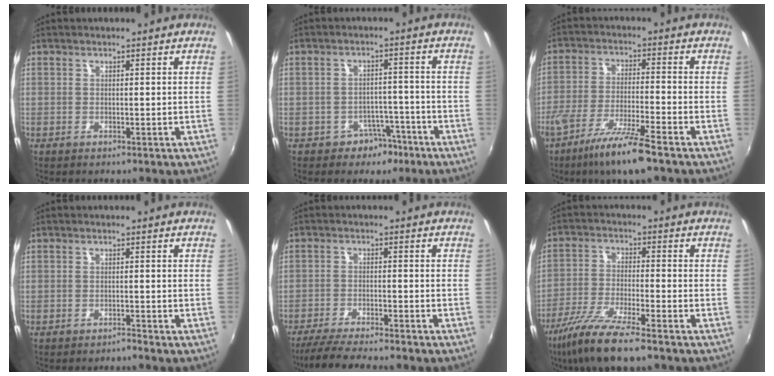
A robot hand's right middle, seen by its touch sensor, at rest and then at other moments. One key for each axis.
{"total": 4.9, "fx": -3.4, "fy": 3.4, "fz": 1.0, "tx": -0.023, "ty": 0.021, "tz": -0.039}
{"total": 10.9, "fx": -7.7, "fy": 0.6, "fz": 7.7, "tx": -0.165, "ty": -0.022, "tz": -0.139}
{"total": 0.9, "fx": -0.9, "fy": -0.1, "fz": 0.0, "tx": 0.002, "ty": -0.003, "tz": -0.017}
{"total": 9.2, "fx": -8.2, "fy": -0.1, "fz": 4.2, "tx": -0.101, "ty": -0.019, "tz": -0.138}
{"total": 11.7, "fx": -8.8, "fy": 1.0, "fz": 7.7, "tx": -0.168, "ty": -0.028, "tz": -0.169}